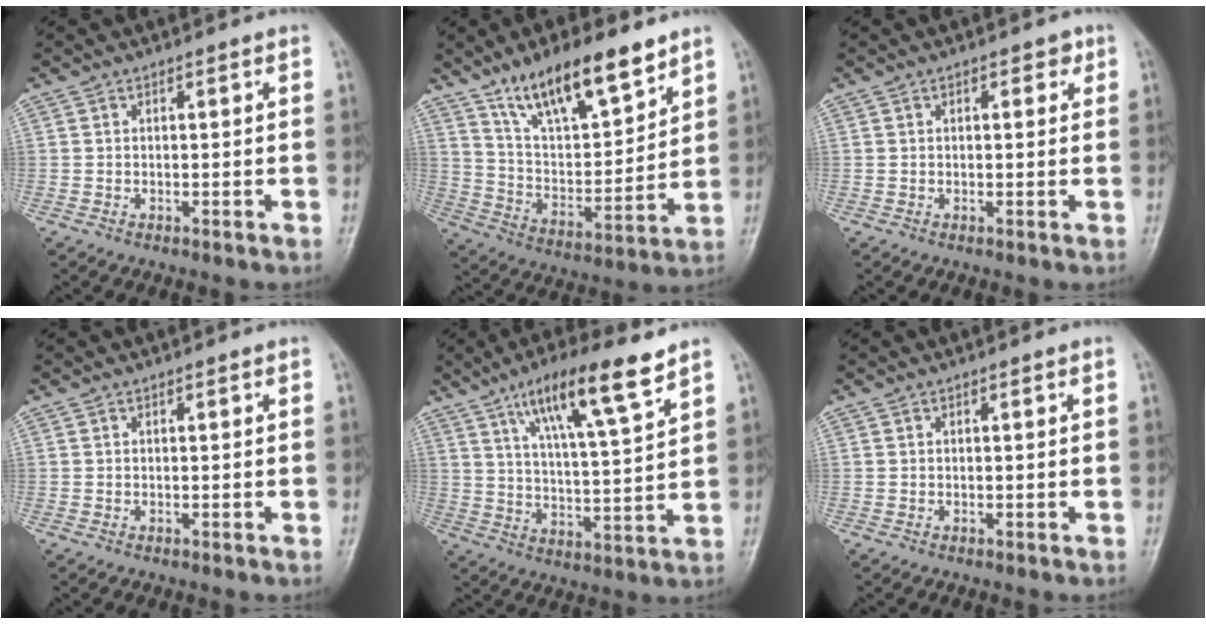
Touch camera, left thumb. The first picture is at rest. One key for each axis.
{"total": 17.3, "fx": 11.8, "fy": 5.8, "fz": 11.2, "tx": -0.160, "ty": -0.055, "tz": 0.218}
{"total": 2.3, "fx": 1.0, "fy": 1.3, "fz": 1.6, "tx": -0.009, "ty": 0.001, "tz": 0.009}
{"total": 0.0}
{"total": 14.4, "fx": 8.8, "fy": 2.4, "fz": 11.1, "tx": -0.183, "ty": -0.035, "tz": 0.154}
{"total": 0.0}